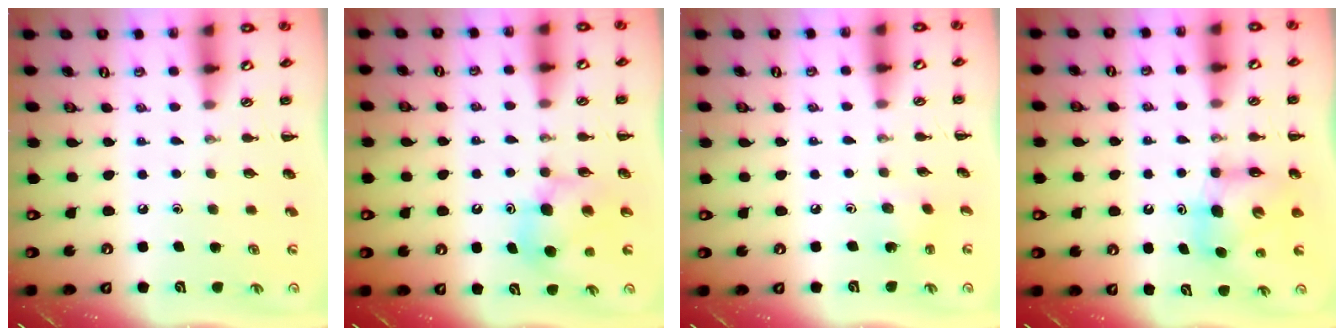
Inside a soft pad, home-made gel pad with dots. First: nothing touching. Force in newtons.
{"total": 8.4, "press": 8.3, "slide": 1.0}
{"total": 2.5, "press": 2.4, "slide": 0.8}
{"total": 7.2, "press": 7.2, "slide": 0.4}